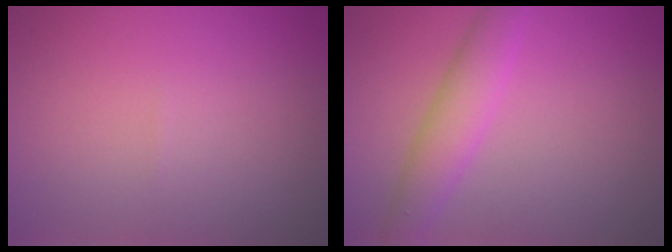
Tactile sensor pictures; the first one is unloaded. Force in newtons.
{"total": 3.7, "press": 3.7, "slide": 0.1}